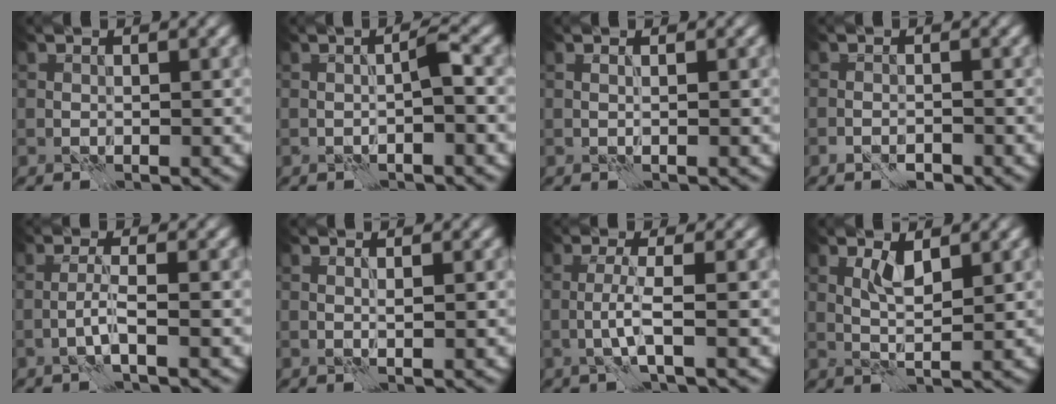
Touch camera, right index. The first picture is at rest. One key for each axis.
{"total": 1.5, "fx": 0.1, "fy": -0.5, "fz": 1.4, "tx": -0.021, "ty": 0.009, "tz": -0.003}
{"total": 1.1, "fx": 0.8, "fy": -0.7, "fz": 0.0, "tx": 0.004, "ty": 0.000, "tz": 0.015}
{"total": 0.5, "fx": -0.4, "fy": -0.1, "fz": 0.3, "tx": -0.003, "ty": 0.003, "tz": -0.008}
{"total": 1.6, "fx": -0.8, "fy": -0.4, "fz": 1.3, "tx": -0.027, "ty": 0.010, "tz": -0.024}
{"total": 0.5, "fx": 0.3, "fy": -0.4, "fz": 0.2, "tx": -0.003, "ty": 0.002, "tz": 0.003}
{"total": 2.1, "fx": -0.6, "fy": -0.4, "fz": 2.0, "tx": -0.042, "ty": 0.007, "tz": -0.019}
{"total": 1.9, "fx": 1.1, "fy": 0.1, "fz": 1.5, "tx": -0.030, "ty": 0.001, "tz": 0.020}